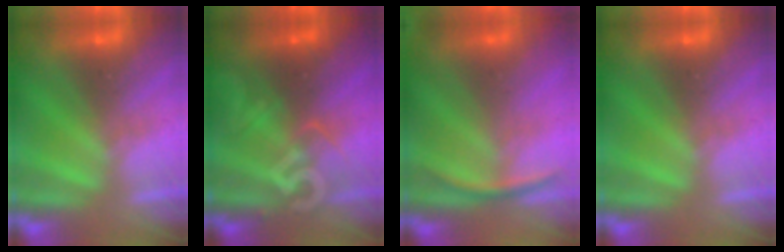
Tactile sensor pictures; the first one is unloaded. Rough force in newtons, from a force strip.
{"total": 2.9}
{"total": 2.8}
{"total": 0.0}